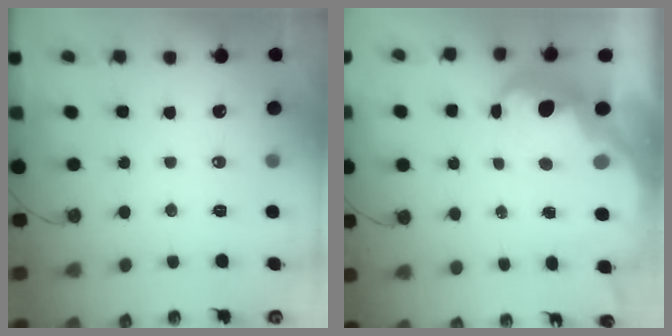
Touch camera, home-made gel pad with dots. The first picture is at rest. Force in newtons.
{"total": 6.9, "press": 6.8, "slide": 0.7}